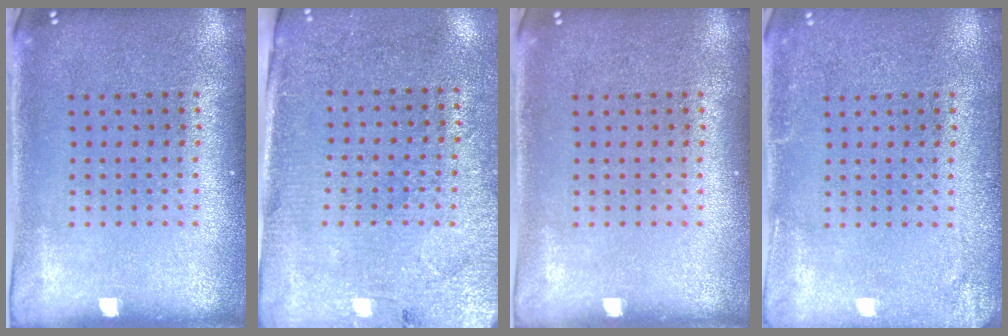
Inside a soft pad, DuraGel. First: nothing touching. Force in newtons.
{"total": 2.8, "press": 2.6, "slide": 1.2}
{"total": 0.0}
{"total": 2.0, "press": 1.9, "slide": 0.1}